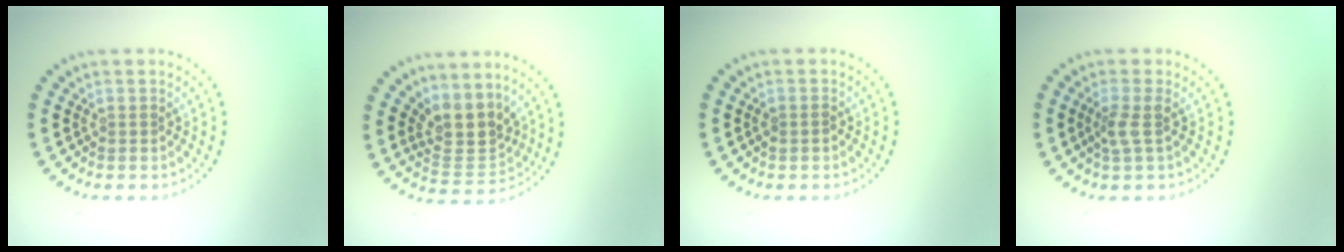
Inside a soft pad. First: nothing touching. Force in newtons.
{"total": 3.8, "press": 3.2, "slide": 2.0}
{"total": 0.8, "press": 0.7, "slide": 0.2}
{"total": 1.7, "press": 1.4, "slide": 1.1}